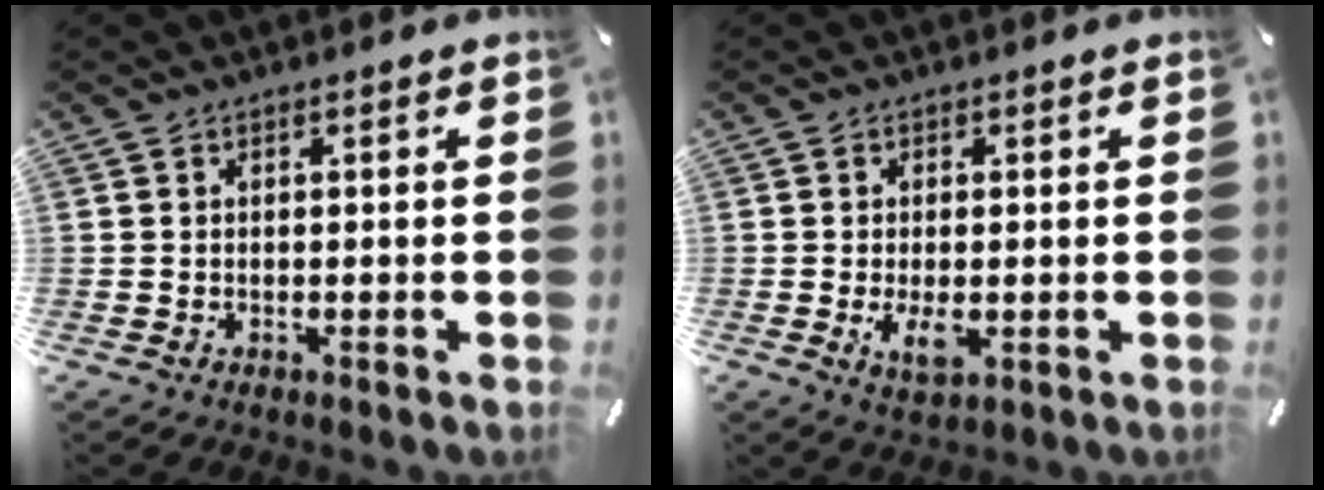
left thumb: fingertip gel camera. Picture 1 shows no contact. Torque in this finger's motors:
{"motor_torque": [0.05, 0.05, 0.34, -0.16, 0.02]}